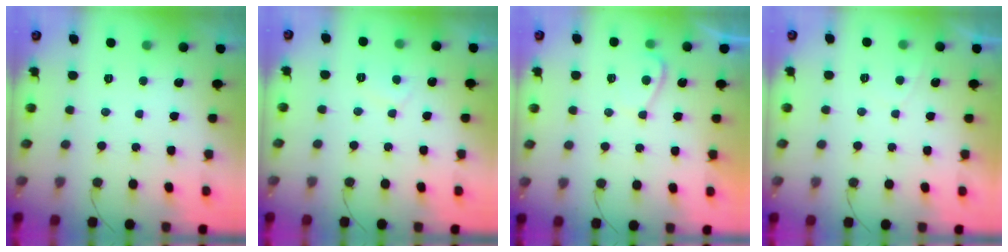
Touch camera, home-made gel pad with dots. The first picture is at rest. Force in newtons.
{"total": 4.9, "press": 4.9, "slide": 0.6}
{"total": 2.3, "press": 2.2, "slide": 0.8}
{"total": 0.8, "press": 0.5, "slide": 0.6}